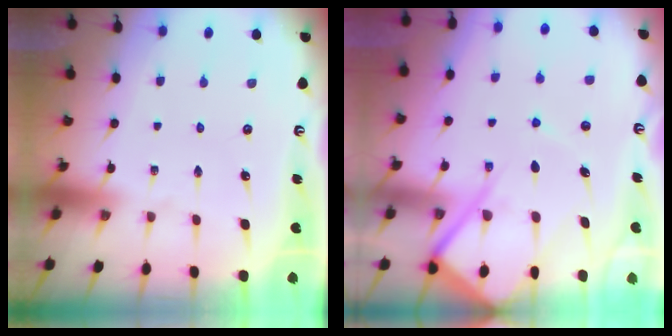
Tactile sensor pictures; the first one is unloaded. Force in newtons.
{"total": 13.2, "press": 13.2, "slide": 1.4}